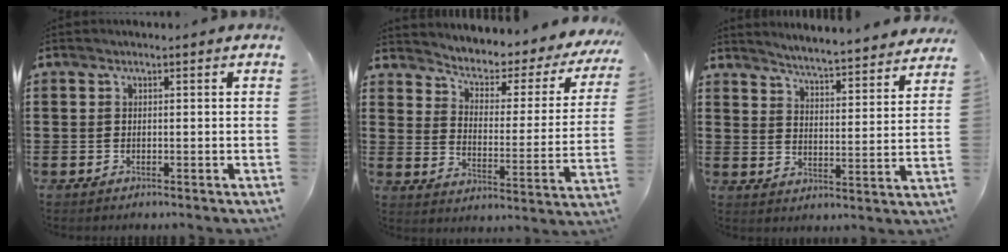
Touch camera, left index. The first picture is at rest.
{"total": 2.9, "force": [2.1, 1.4, 1.5], "torque": [-0.046, -0.020, 0.024]}
{"total": 4.0, "force": [3.9, -0.9, 0.2], "torque": [-0.027, -0.039, 0.061]}